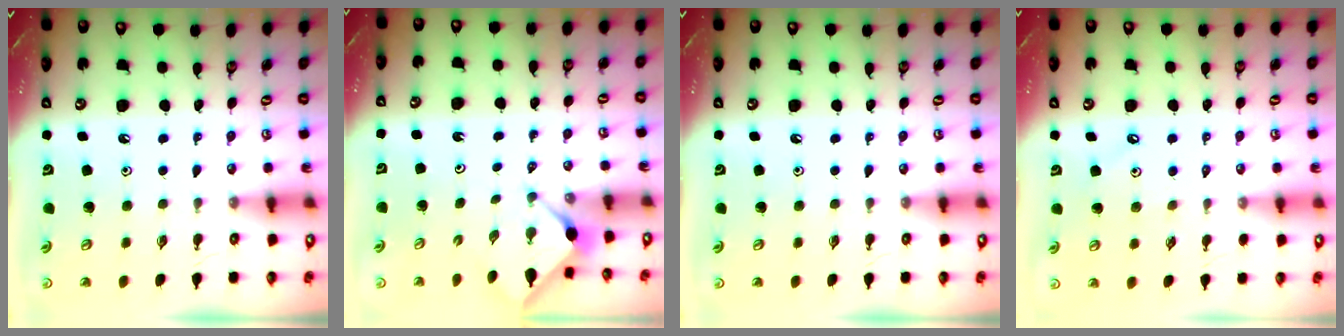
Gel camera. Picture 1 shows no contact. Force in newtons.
{"total": 2.8, "press": 2.8, "slide": 0.4}
{"total": 0.0}
{"total": 3.5, "press": 3.4, "slide": 0.5}